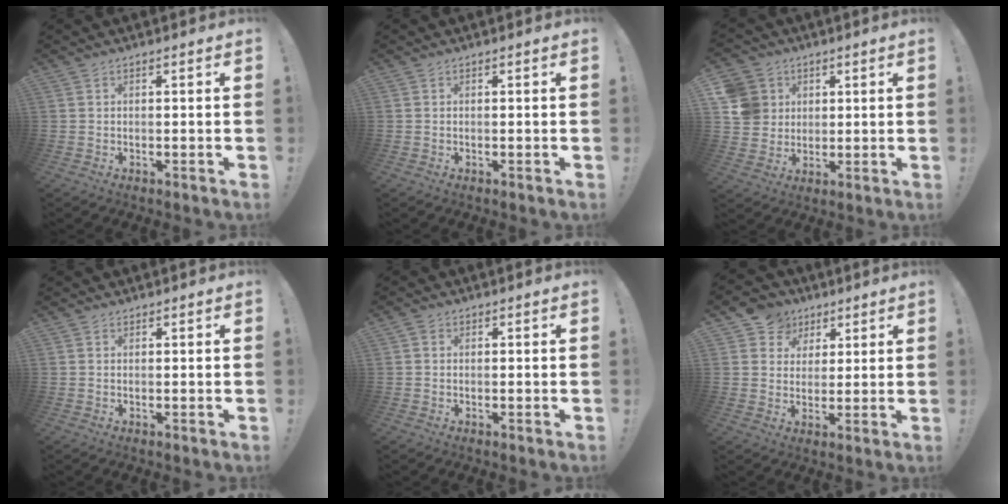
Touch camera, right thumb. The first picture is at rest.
{"total": 0.0}
{"total": 10.0, "force": [2.7, 9.2, 2.8], "torque": [-0.045, -0.003, 0.060]}
{"total": 0.5, "force": [0.5, 0.0, -0.2], "torque": [0.012, -0.004, 0.008]}
{"total": 0.8, "force": [-0.1, 0.7, 0.3], "torque": [-0.009, 0.004, -0.001]}
{"total": 7.3, "force": [3.0, 6.6, 0.9], "torque": [-0.008, -0.017, 0.061]}